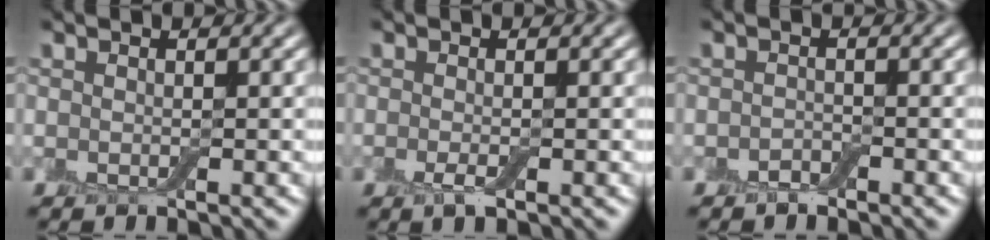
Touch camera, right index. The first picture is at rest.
{"total": 1.1, "force": [-0.5, 0.2, 0.9], "torque": [-0.019, -0.006, -0.011]}
{"total": 0.9, "force": [-0.8, 0.3, 0.1], "torque": [-0.001, 0.002, -0.014]}